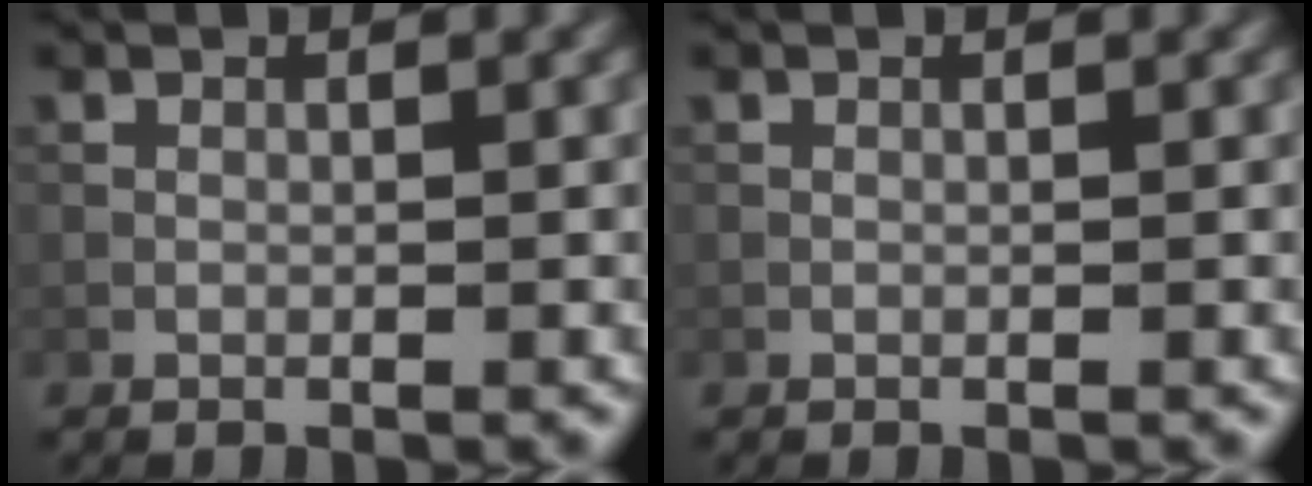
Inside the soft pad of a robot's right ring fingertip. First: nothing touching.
{"total": 0.0}